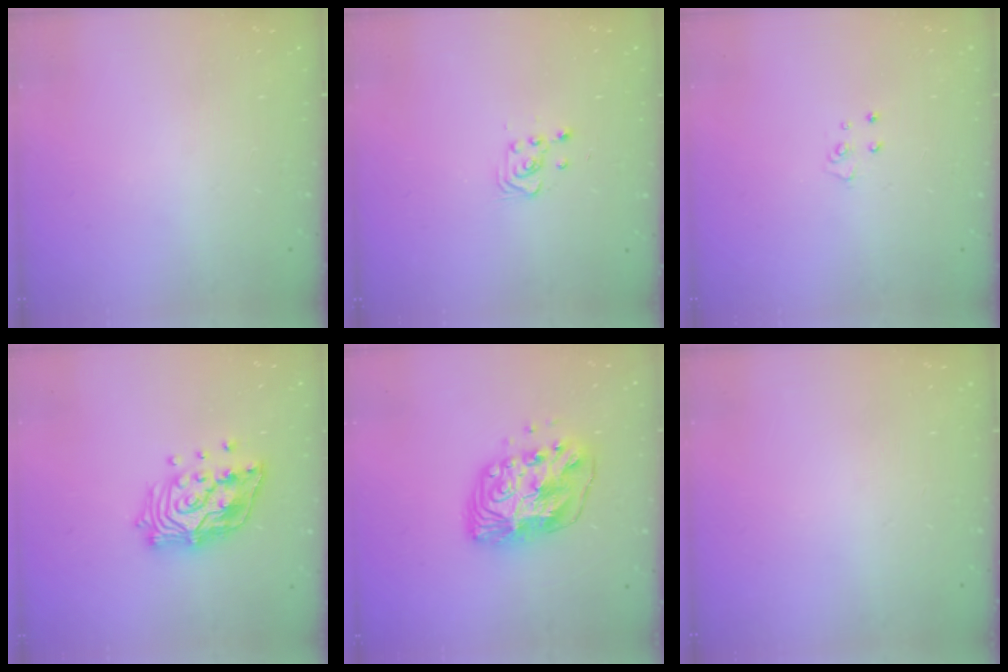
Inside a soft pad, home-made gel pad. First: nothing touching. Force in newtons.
{"total": 3.5, "press": 3.3, "slide": 1.0}
{"total": 2.9, "press": 2.9, "slide": 0.3}
{"total": 15.7, "press": 15.6, "slide": 1.7}
{"total": 13.6, "press": 13.5, "slide": 1.4}
{"total": 0.0}